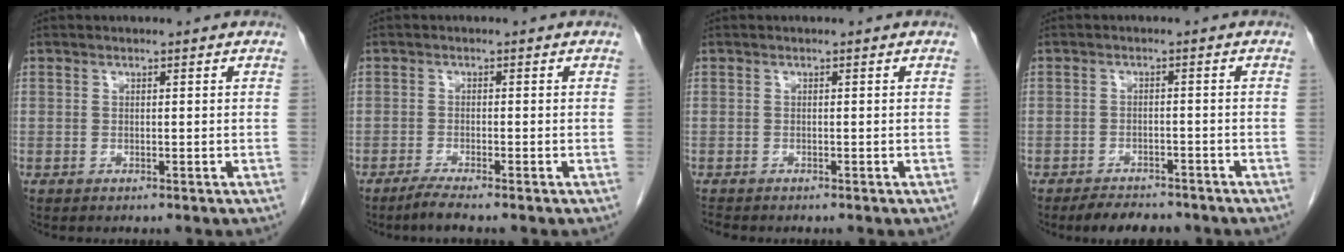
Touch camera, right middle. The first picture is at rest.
{"total": 2.5, "force": [-2.0, -0.4, 1.3], "torque": [-0.034, -0.006, -0.042]}
{"total": 1.1, "force": [-1.0, 0.2, 0.2], "torque": [-0.010, -0.003, -0.016]}
{"total": 5.4, "force": [-4.7, 2.1, 1.8], "torque": [-0.024, -0.002, -0.068]}